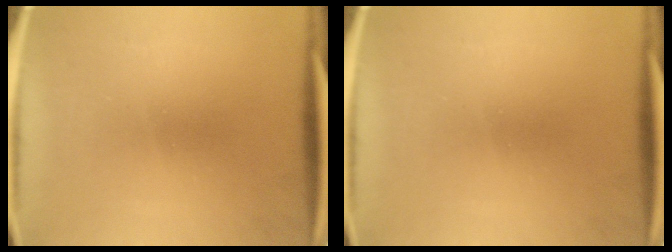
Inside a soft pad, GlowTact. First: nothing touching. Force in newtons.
{"total": 0.0}